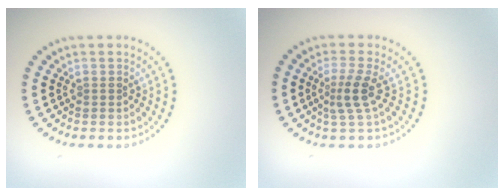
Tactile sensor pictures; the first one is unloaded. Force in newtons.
{"total": 2.5, "press": 1.8, "slide": 1.7}